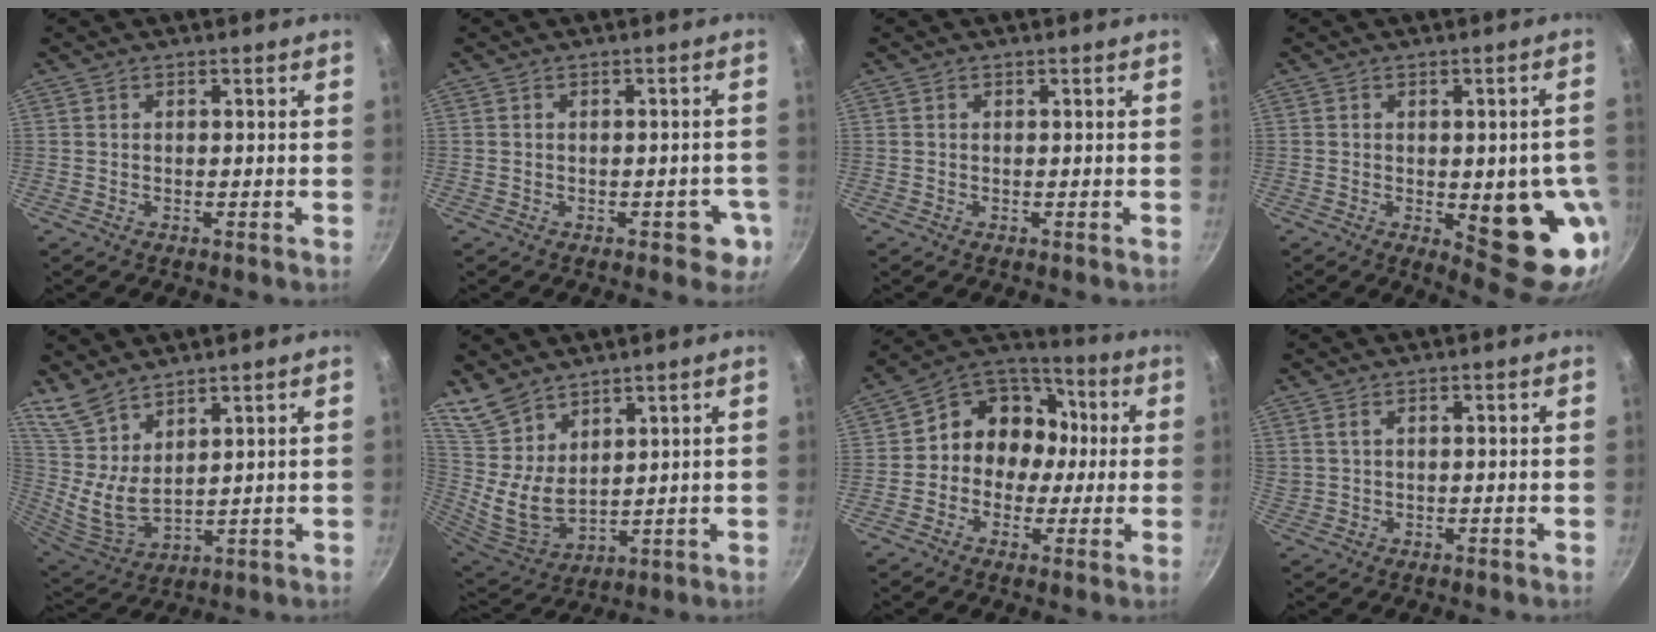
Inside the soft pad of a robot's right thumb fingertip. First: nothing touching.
{"total": 4.3, "force": [-1.6, 2.6, 3.0], "torque": [-0.007, 0.017, -0.012]}
{"total": 0.0}
{"total": 15.2, "force": [-2.9, 5.9, 13.7], "torque": [-0.117, -0.003, -0.028]}
{"total": 10.0, "force": [7.3, 3.4, 6.0], "torque": [-0.109, -0.058, 0.158]}
{"total": 11.5, "force": [7.9, 5.8, 6.0], "torque": [-0.101, -0.051, 0.178]}
{"total": 13.5, "force": [0.1, 11.8, 6.5], "torque": [-0.048, 0.041, -0.020]}
{"total": 1.6, "force": [0.8, 0.9, 1.0], "torque": [-0.018, 0.002, 0.021]}